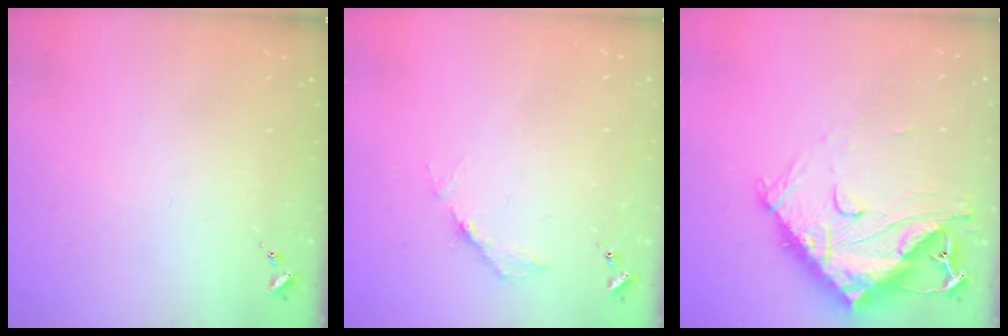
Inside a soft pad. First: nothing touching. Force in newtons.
{"total": 3.6, "press": 3.6, "slide": 0.5}
{"total": 18.8, "press": 18.7, "slide": 1.7}